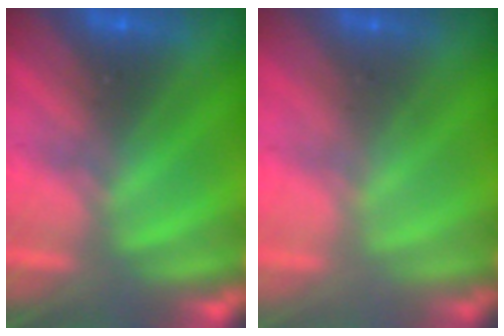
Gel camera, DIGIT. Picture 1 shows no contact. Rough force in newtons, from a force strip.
{"total": 2.1}